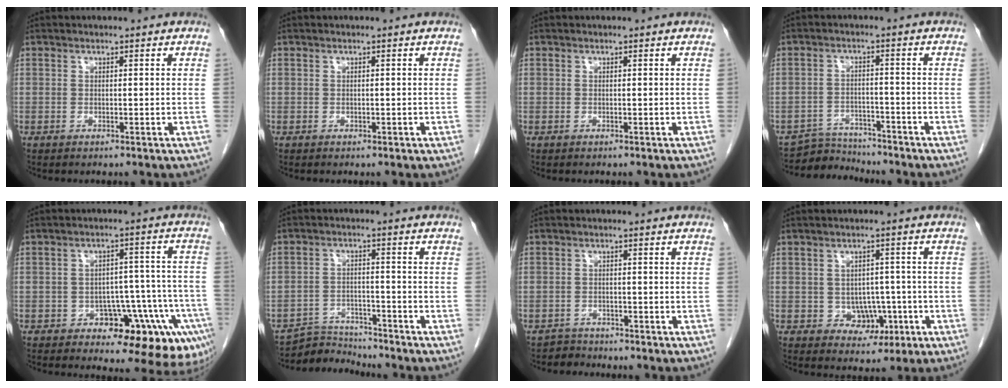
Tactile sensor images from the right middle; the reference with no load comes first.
{"total": 0.0}
{"total": 0.0}
{"total": 5.0, "force": [-4.9, 0.8, -1.0], "torque": [0.015, 0.000, -0.083]}
{"total": 13.3, "force": [-7.7, 6.3, 8.9], "torque": [-0.050, 0.041, -0.097]}
{"total": 5.5, "force": [-5.4, 0.4, -1.2], "torque": [0.018, 0.003, -0.093]}
{"total": 2.1, "force": [-1.7, 0.6, -1.0], "torque": [0.020, -0.002, -0.032]}
{"total": 4.8, "force": [-1.3, 3.9, 2.4], "torque": [-0.022, 0.014, -0.004]}